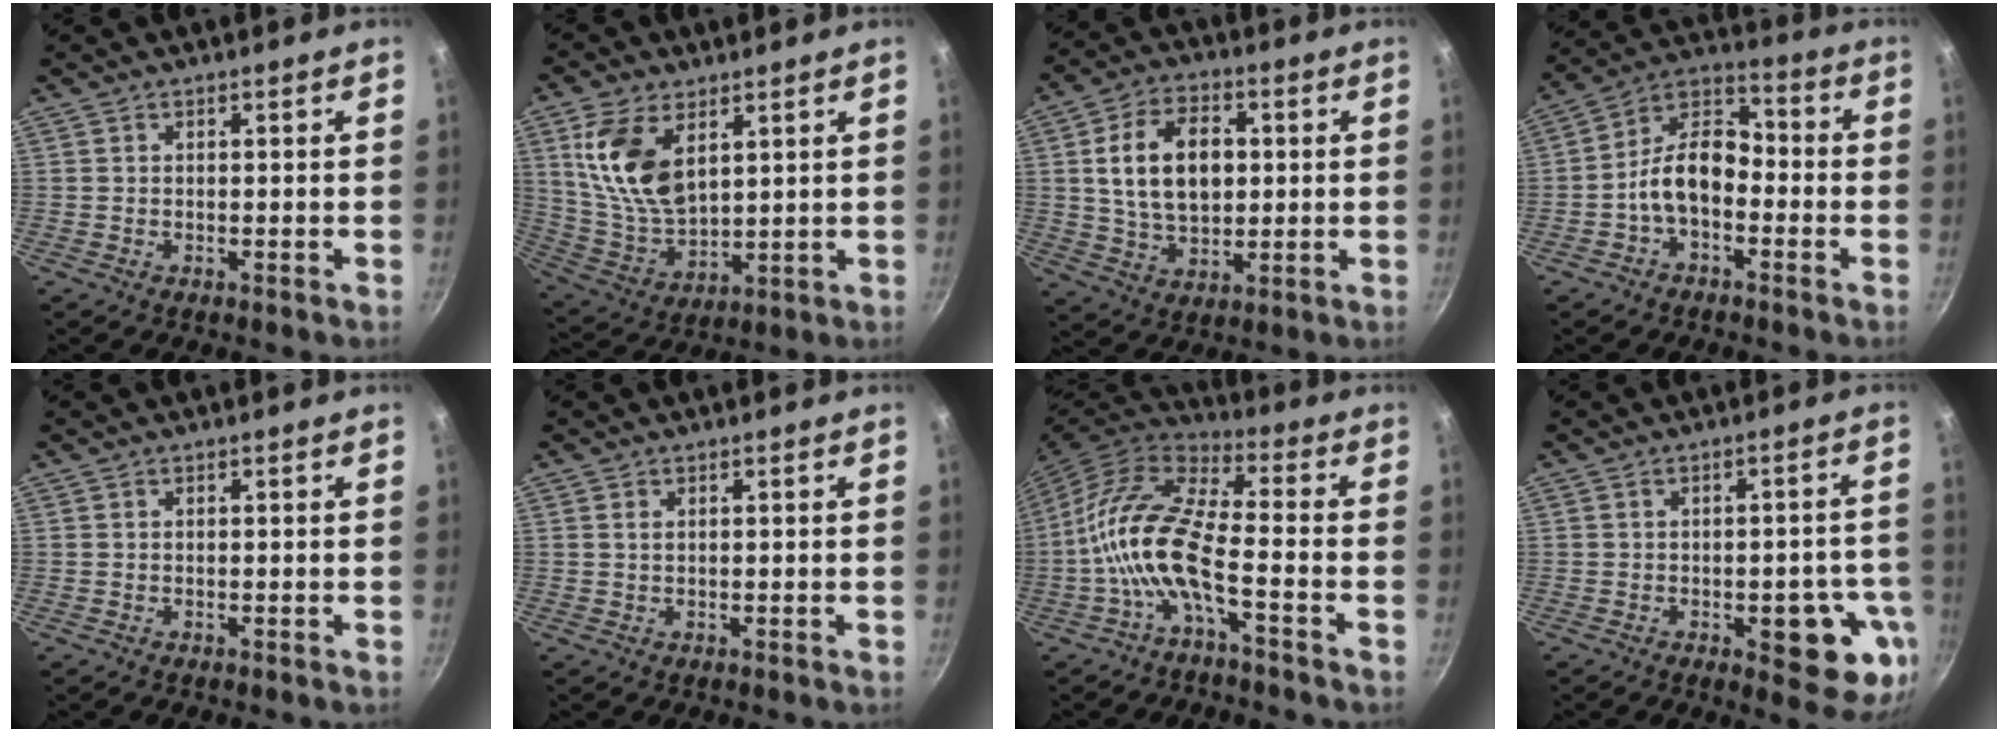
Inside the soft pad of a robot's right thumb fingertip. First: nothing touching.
{"total": 14.3, "force": [5.3, 8.1, 10.6], "torque": [-0.194, -0.031, 0.116]}
{"total": 14.2, "force": [2.0, 9.2, 10.7], "torque": [-0.162, 0.003, 0.035]}
{"total": 11.1, "force": [-3.0, 7.0, 8.1], "torque": [-0.119, 0.054, -0.073]}
{"total": 0.0}
{"total": 1.0, "force": [0.3, 0.6, 0.7], "torque": [-0.013, 0.002, 0.006]}
{"total": 13.5, "force": [-4.3, 4.6, 12.0], "torque": [-0.243, 0.043, -0.095]}
{"total": 11.8, "force": [-3.9, 4.9, 10.0], "torque": [-0.080, 0.013, -0.047]}